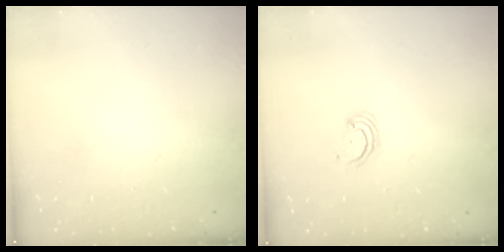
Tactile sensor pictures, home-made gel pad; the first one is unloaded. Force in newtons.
{"total": 2.3, "press": 2.3, "slide": 0.2}